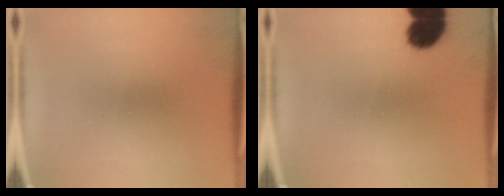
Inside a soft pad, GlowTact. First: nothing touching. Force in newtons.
{"total": 8.9}